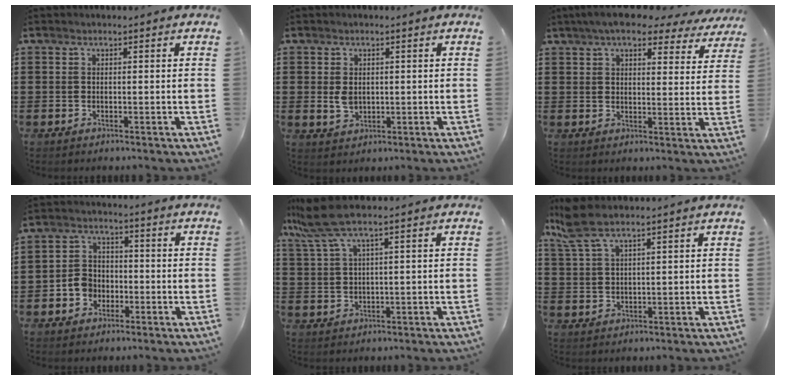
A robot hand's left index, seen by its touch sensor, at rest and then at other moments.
{"total": 2.8, "force": [0.4, 1.9, 2.0], "torque": [-0.041, 0.006, 0.007]}
{"total": 7.0, "force": [5.9, 1.4, 3.4], "torque": [-0.077, -0.013, 0.107]}
{"total": 4.2, "force": [-1.8, 3.5, 1.6], "torque": [-0.045, 0.007, -0.039]}
{"total": 5.8, "force": [3.4, 0.3, 4.7], "torque": [-0.115, -0.007, 0.057]}
{"total": 5.6, "force": [4.2, 0.5, 3.6], "torque": [-0.092, -0.009, 0.075]}